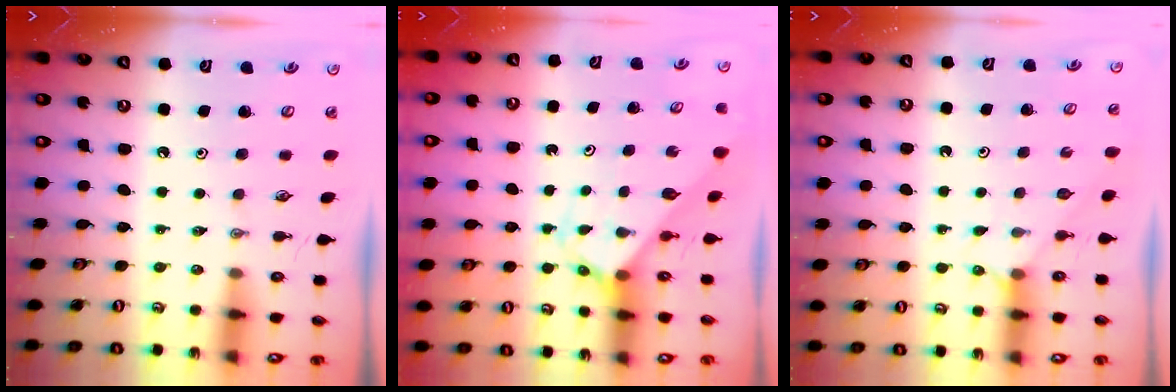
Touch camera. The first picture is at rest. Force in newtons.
{"total": 3.0, "press": 3.0, "slide": 0.2}
{"total": 3.2, "press": 3.2, "slide": 0.4}